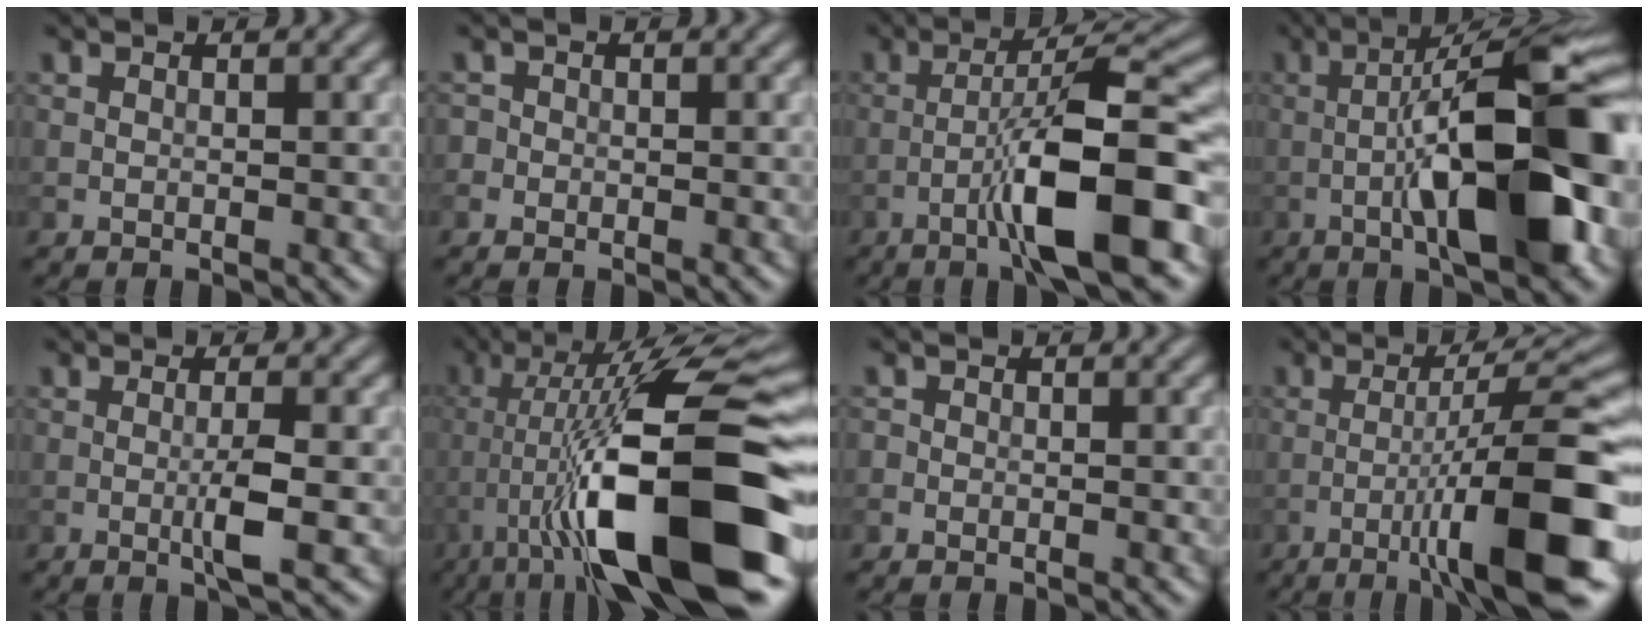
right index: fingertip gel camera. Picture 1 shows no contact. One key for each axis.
{"total": 1.0, "fx": -0.2, "fy": 1.0, "fz": 0.0, "tx": 0.007, "ty": 0.004, "tz": -0.006}
{"total": 10.1, "fx": -3.8, "fy": 1.8, "fz": 9.2, "tx": -0.146, "ty": 0.019, "tz": -0.065}
{"total": 14.4, "fx": -2.8, "fy": 3.6, "fz": 13.6, "tx": -0.203, "ty": 0.026, "tz": -0.049}
{"total": 2.7, "fx": -0.4, "fy": 0.2, "fz": 2.6, "tx": -0.047, "ty": -0.002, "tz": -0.010}
{"total": 16.3, "fx": -4.5, "fy": 3.7, "fz": 15.2, "tx": -0.253, "ty": 0.020, "tz": -0.068}
{"total": 0.6, "fx": -0.2, "fy": 0.5, "fz": 0.0, "tx": 0.002, "ty": -0.001, "tz": -0.001}
{"total": 11.3, "fx": -4.1, "fy": 1.4, "fz": 10.4, "tx": -0.152, "ty": 0.020, "tz": -0.059}